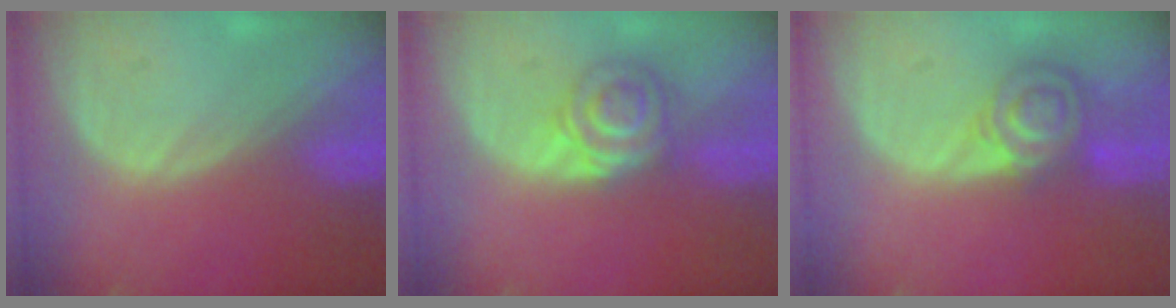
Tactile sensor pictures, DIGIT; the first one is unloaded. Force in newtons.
{"total": 6.1, "press": 5.6, "slide": 2.5}
{"total": 7.3, "press": 6.3, "slide": 3.8}